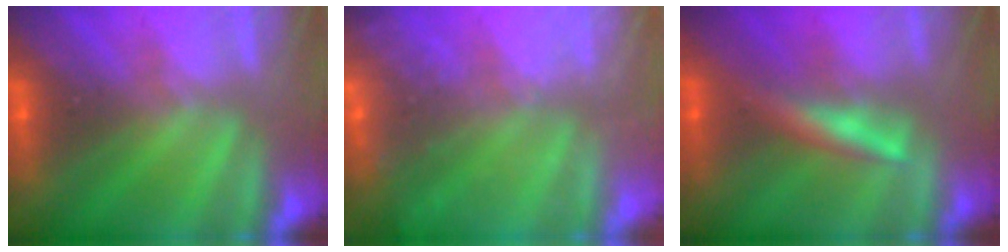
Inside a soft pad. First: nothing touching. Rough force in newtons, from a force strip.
{"total": 2.4}
{"total": 2.4}